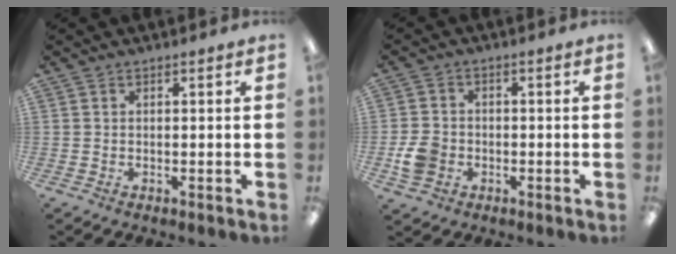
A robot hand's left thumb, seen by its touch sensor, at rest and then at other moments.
{"total": 5.7, "force": [-1.9, 4.7, 2.6], "torque": [-0.047, 0.008, -0.035]}